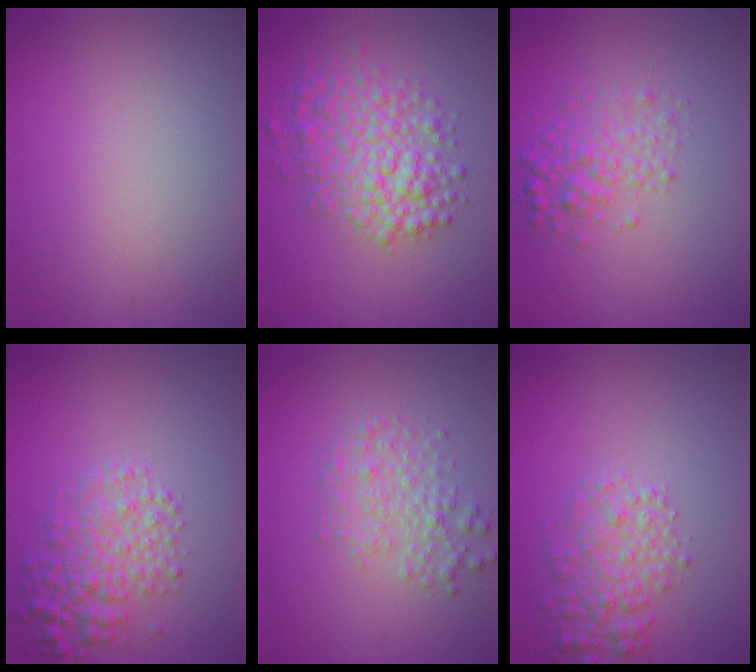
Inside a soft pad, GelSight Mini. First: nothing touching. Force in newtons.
{"total": 5.9, "press": 5.9, "slide": 0.2}
{"total": 3.0, "press": 3.0, "slide": 0.1}
{"total": 4.2, "press": 4.2, "slide": 0.1}
{"total": 2.9, "press": 2.9, "slide": 0.1}
{"total": 3.4, "press": 3.4, "slide": 0.1}